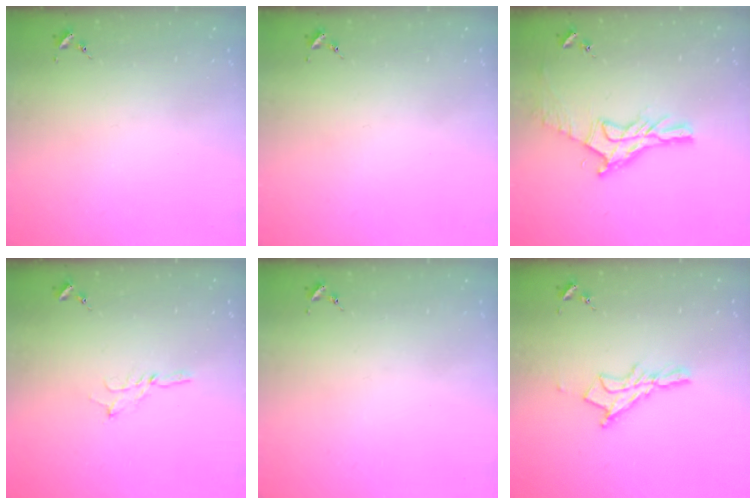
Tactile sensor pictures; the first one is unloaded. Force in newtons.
{"total": 0.0}
{"total": 13.3, "press": 13.3, "slide": 1.0}
{"total": 2.7, "press": 2.7, "slide": 0.3}
{"total": 0.0}
{"total": 11.1, "press": 11.1, "slide": 1.1}